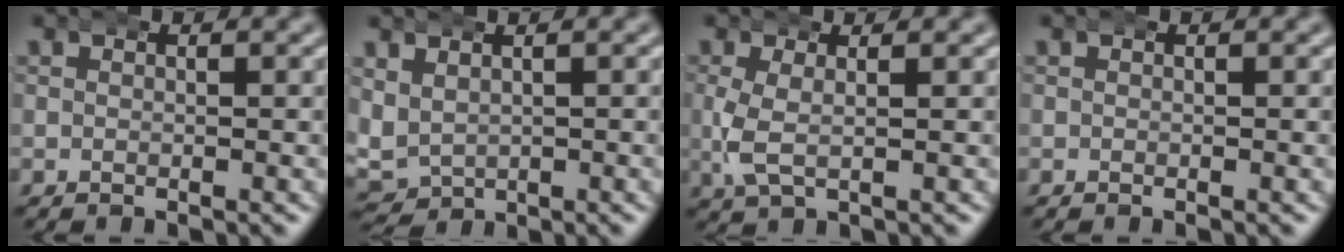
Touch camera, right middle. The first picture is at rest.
{"total": 5.9, "force": [-0.2, 5.4, 2.3], "torque": [-0.068, -0.026, 0.007]}
{"total": 3.1, "force": [0.1, 1.7, 2.6], "torque": [-0.064, -0.001, 0.004]}
{"total": 0.0}